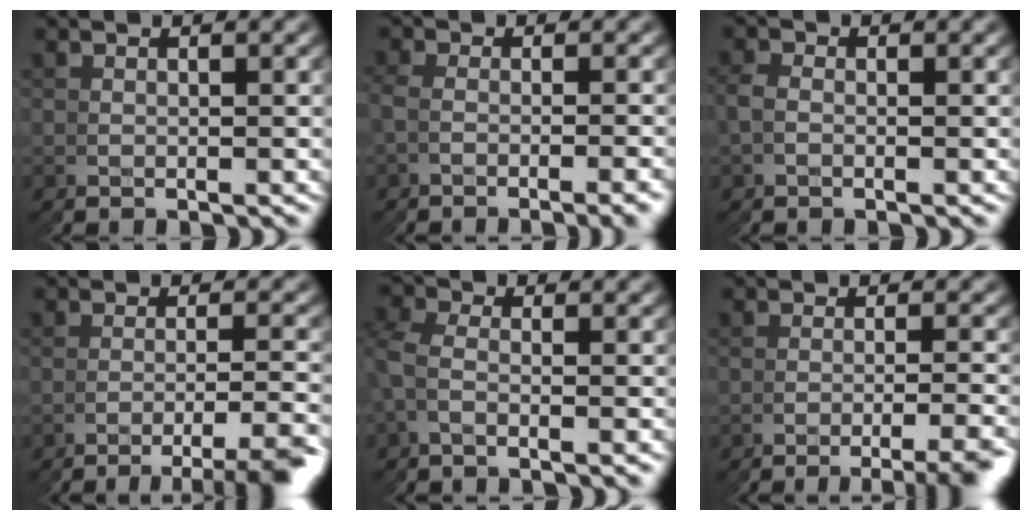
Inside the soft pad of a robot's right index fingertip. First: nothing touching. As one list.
[{"total": 2.4, "force": [-1.1, -1.9, -0.7], "torque": [0.007, 0.017, -0.028]}, {"total": 1.5, "force": [-0.7, 0.0, -1.3], "torque": [0.009, 0.001, -0.015]}, {"total": 5.4, "force": [-4.5, -1.8, 2.4], "torque": [-0.026, 0.012, -0.079]}, {"total": 1.3, "force": [-0.1, 1.2, -0.3], "torque": [-0.010, 0.018, -0.016]}, {"total": 4.1, "force": [-3.3, -2.0, 1.4], "torque": [-0.013, 0.014, -0.060]}]